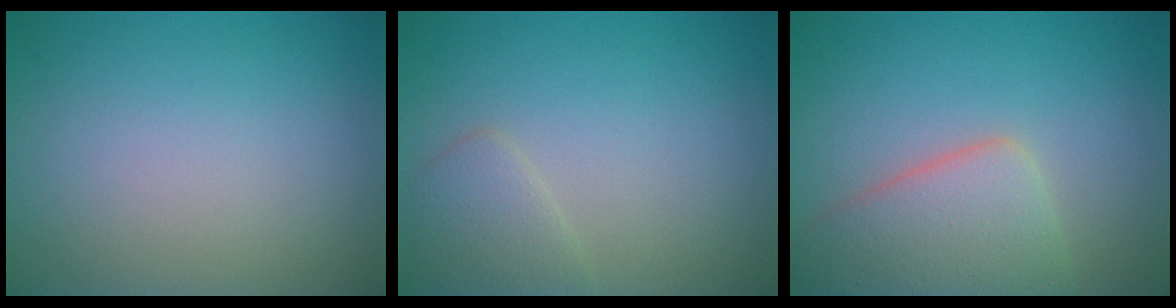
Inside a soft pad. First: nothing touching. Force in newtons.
{"total": 2.0, "press": 2.0, "slide": 0.1}
{"total": 5.4, "press": 5.4, "slide": 0.4}